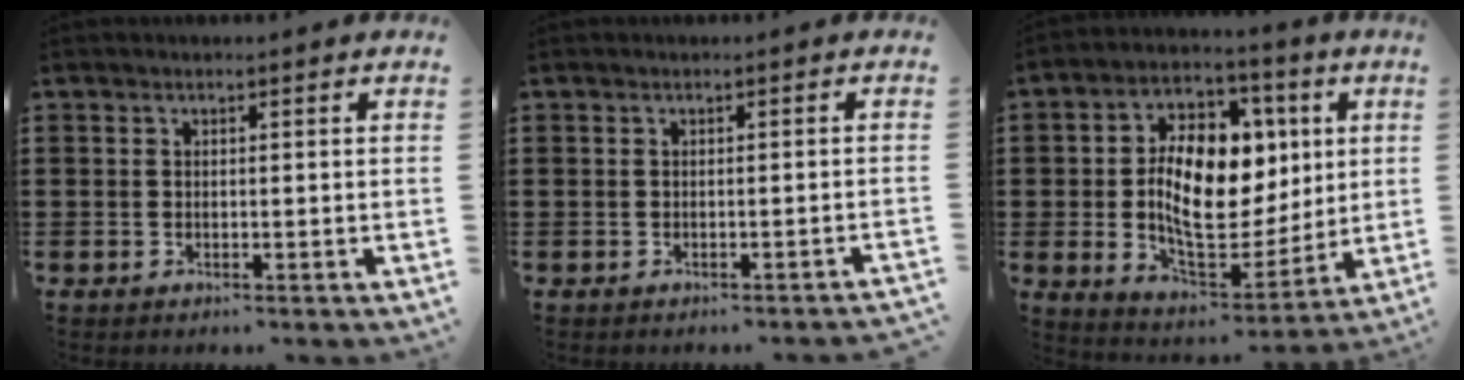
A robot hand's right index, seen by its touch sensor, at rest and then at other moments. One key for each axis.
{"total": 0.7, "fx": -0.6, "fy": -0.1, "fz": 0.3, "tx": -0.007, "ty": -0.004, "tz": -0.012}
{"total": 14.1, "fx": 1.4, "fy": 8.8, "fz": 10.9, "tx": -0.196, "ty": -0.002, "tz": 0.025}